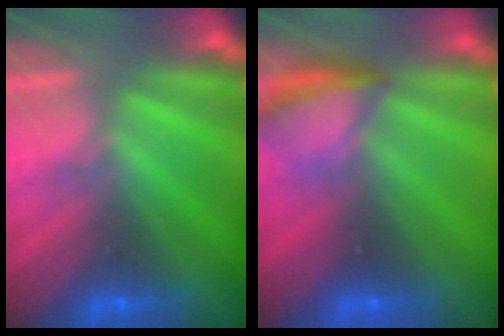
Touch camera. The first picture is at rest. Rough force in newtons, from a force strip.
{"total": 7.1}